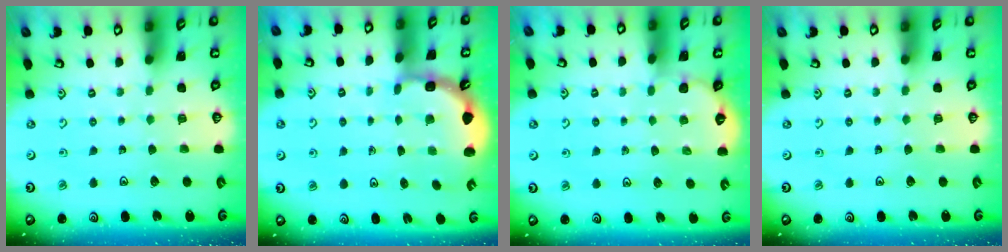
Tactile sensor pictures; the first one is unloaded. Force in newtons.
{"total": 2.3, "press": 2.1, "slide": 0.9}
{"total": 2.0, "press": 2.0, "slide": 0.1}
{"total": 0.0}